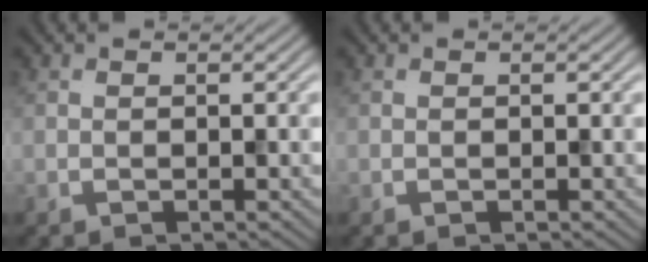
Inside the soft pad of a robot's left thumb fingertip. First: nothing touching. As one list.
[{"total": 0.0}]